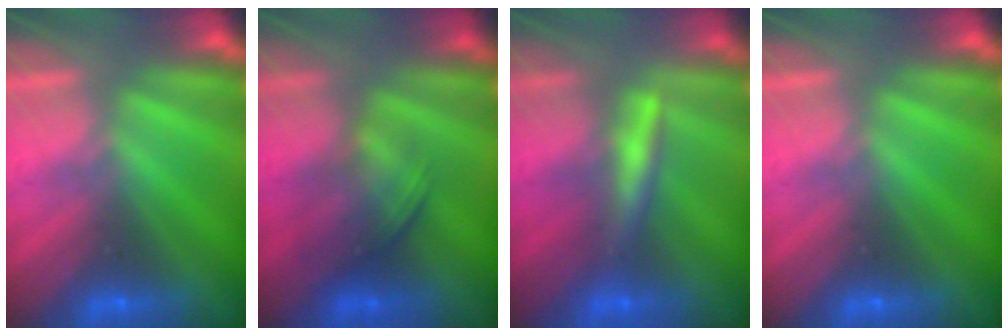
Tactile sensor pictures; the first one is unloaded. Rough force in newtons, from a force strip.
{"total": 1.8}
{"total": 2.6}
{"total": 0.0}